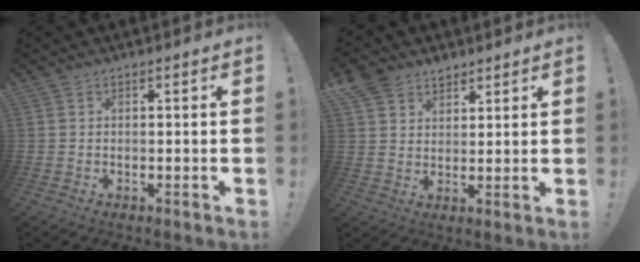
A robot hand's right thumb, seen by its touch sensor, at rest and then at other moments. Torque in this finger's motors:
{"motor_torque": [-0.01, 0.01, 0.04, -0.02, 0.00]}